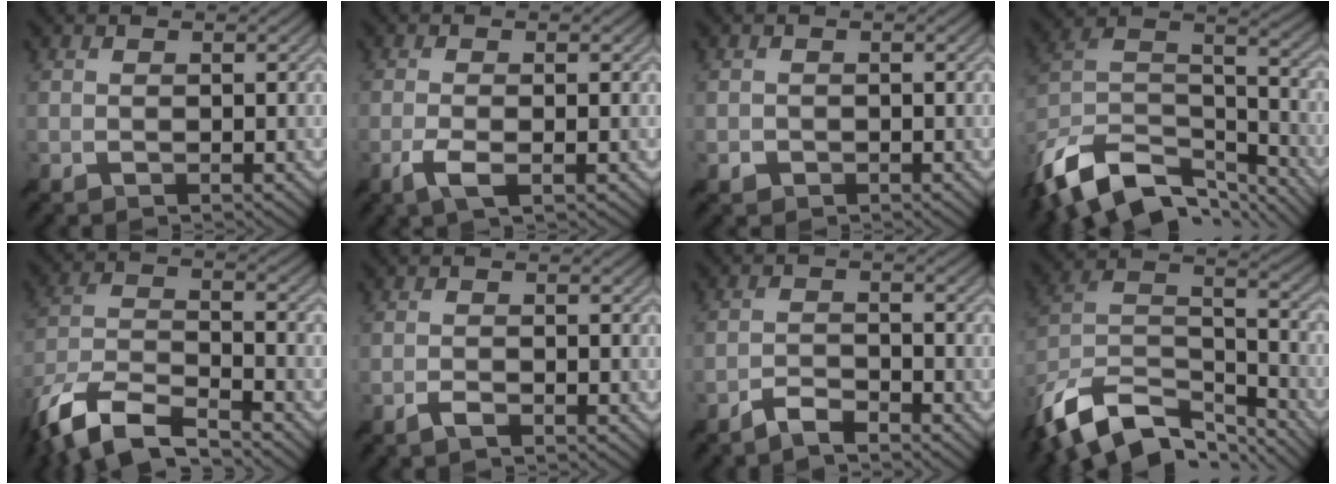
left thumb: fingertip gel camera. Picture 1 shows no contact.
{"total": 3.3, "force": [-1.2, 0.8, 2.9], "torque": [-0.058, 0.002, -0.028]}
{"total": 1.0, "force": [-0.5, 0.8, 0.1], "torque": [0.003, -0.003, -0.010]}
{"total": 16.1, "force": [-11.5, 7.7, 8.2], "torque": [-0.226, -0.020, -0.188]}
{"total": 12.7, "force": [-9.6, 3.9, 7.3], "torque": [-0.163, -0.018, -0.191]}
{"total": 1.4, "force": [-1.0, 0.3, 0.9], "torque": [-0.015, 0.004, -0.021]}
{"total": 3.1, "force": [-2.7, 0.6, 1.5], "torque": [-0.028, 0.002, -0.058]}
{"total": 15.4, "force": [-11.0, 7.3, 8.0], "torque": [-0.219, -0.013, -0.184]}